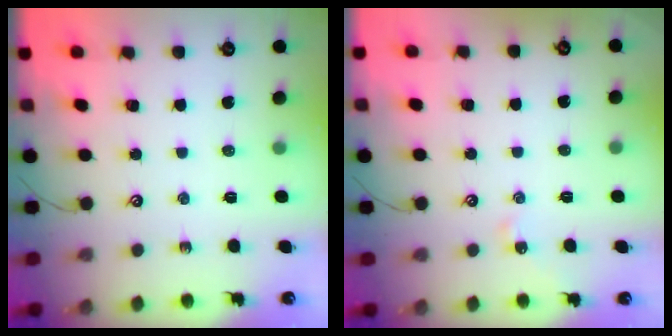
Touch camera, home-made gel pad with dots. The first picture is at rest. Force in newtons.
{"total": 2.4, "press": 2.4, "slide": 0.5}